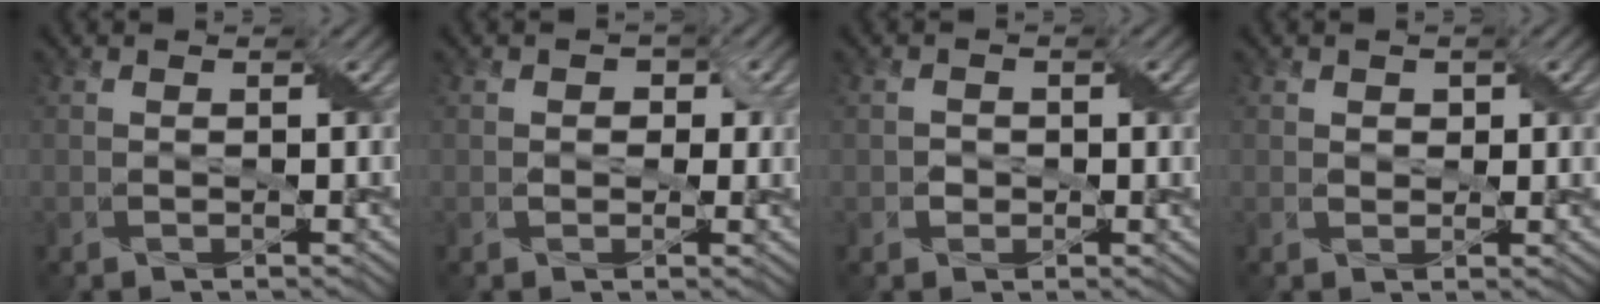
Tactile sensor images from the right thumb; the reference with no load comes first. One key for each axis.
{"total": 2.2, "fx": 0.3, "fy": 1.8, "fz": 1.1, "tx": -0.018, "ty": 0.000, "tz": -0.001}
{"total": 1.4, "fx": -0.2, "fy": 1.3, "fz": 0.5, "tx": -0.011, "ty": -0.002, "tz": -0.005}
{"total": 1.5, "fx": 0.7, "fy": 1.2, "fz": 0.6, "tx": -0.016, "ty": -0.001, "tz": 0.011}